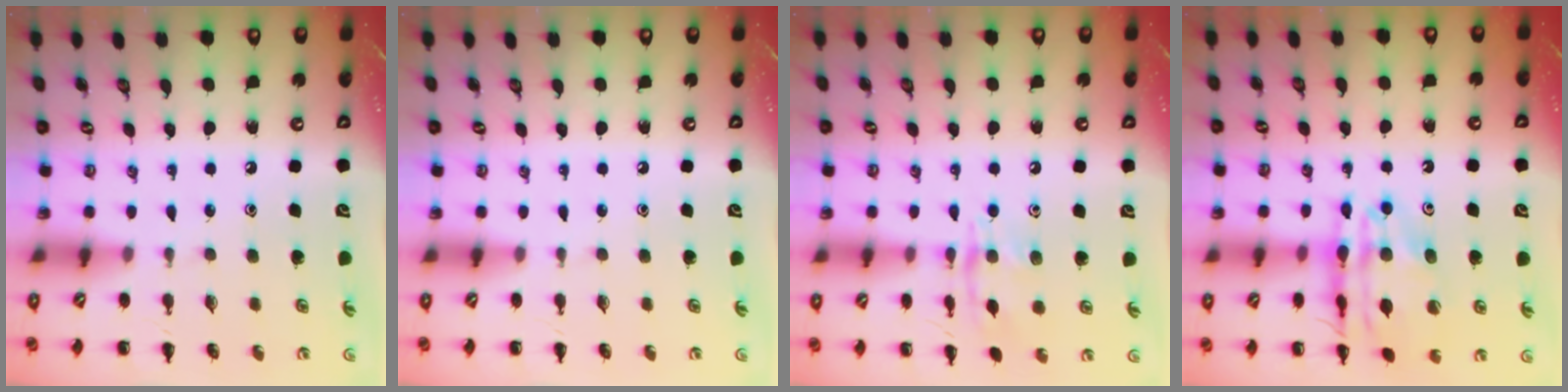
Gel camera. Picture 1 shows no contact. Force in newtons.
{"total": 0.0}
{"total": 10.6, "press": 10.6, "slide": 0.6}
{"total": 15.2, "press": 15.1, "slide": 2.0}